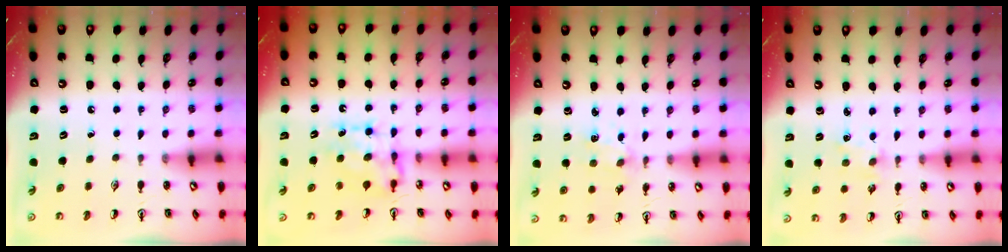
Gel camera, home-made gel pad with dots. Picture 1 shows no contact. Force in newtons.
{"total": 8.0, "press": 8.0, "slide": 0.3}
{"total": 1.5, "press": 1.4, "slide": 0.5}
{"total": 1.9, "press": 1.8, "slide": 0.4}